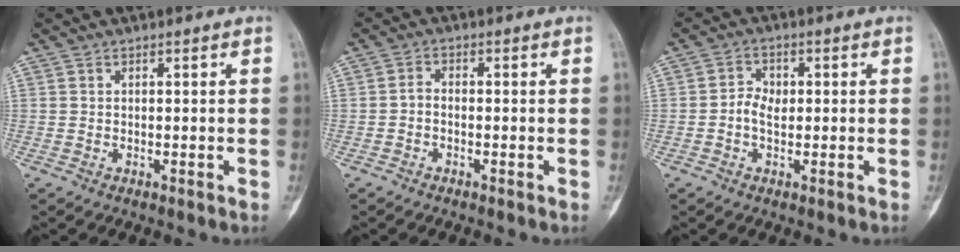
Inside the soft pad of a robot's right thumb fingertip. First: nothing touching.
{"total": 1.7, "force": [-0.7, 1.1, 1.1], "torque": [-0.016, 0.010, -0.019]}
{"total": 3.4, "force": [-0.3, 2.5, 2.3], "torque": [-0.031, 0.010, -0.012]}